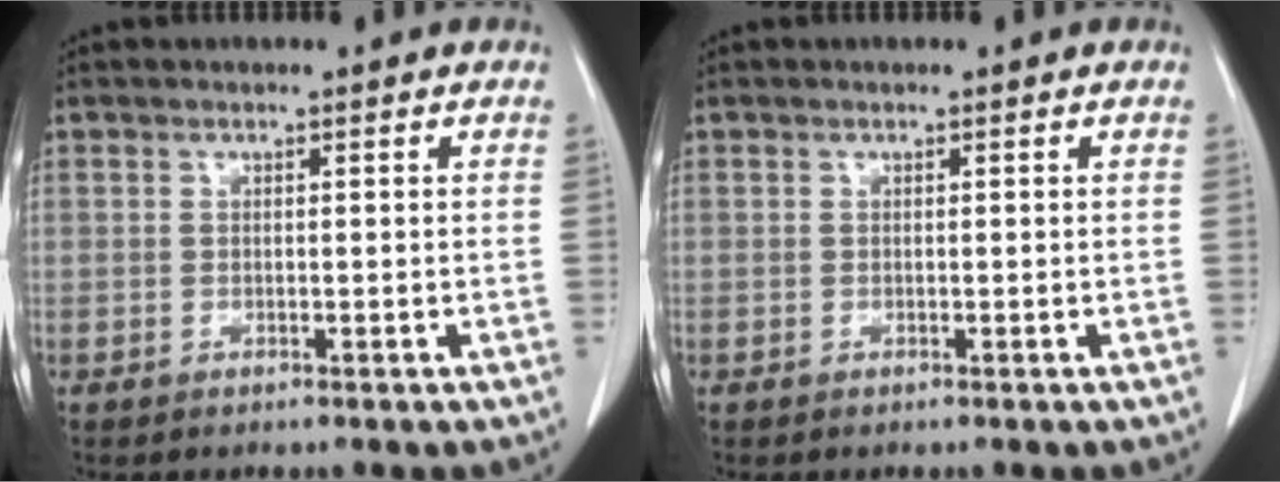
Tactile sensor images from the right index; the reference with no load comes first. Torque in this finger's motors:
{"motor_torque": [0.00, 0.00, 0.00, 0.00]}